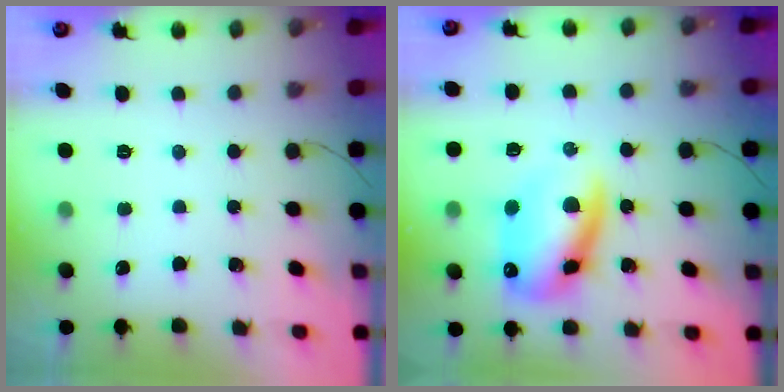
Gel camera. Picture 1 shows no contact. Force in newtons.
{"total": 13.5, "press": 13.2, "slide": 2.9}